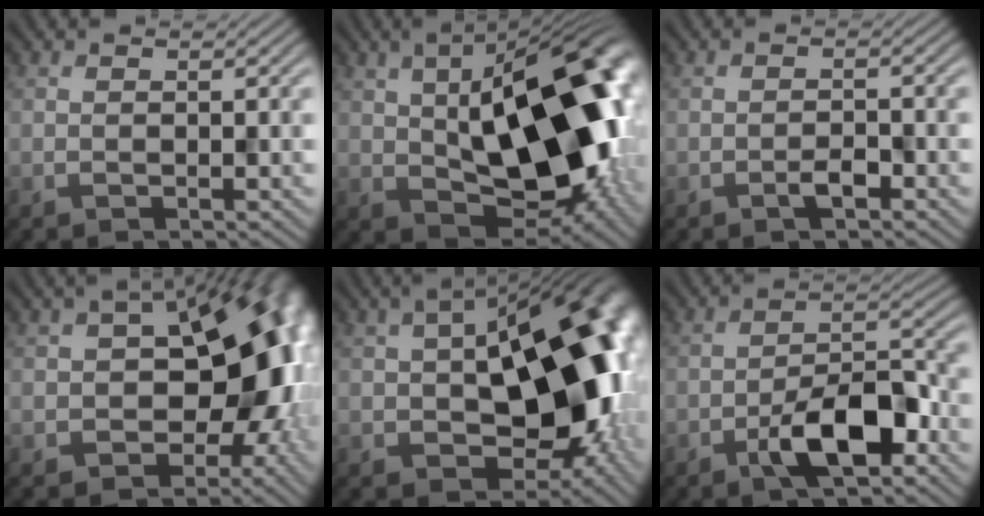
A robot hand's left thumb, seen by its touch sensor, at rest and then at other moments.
{"total": 20.4, "force": [1.0, 11.1, 17.1], "torque": [-0.240, -0.003, 0.010]}
{"total": 1.7, "force": [-1.1, 0.6, 1.1], "torque": [-0.017, 0.003, -0.022]}
{"total": 15.7, "force": [-1.1, 10.2, 12.0], "torque": [-0.151, -0.014, -0.014]}
{"total": 20.2, "force": [-1.0, 12.1, 16.2], "torque": [-0.200, -0.020, -0.007]}
{"total": 8.5, "force": [-4.3, 3.5, 6.4], "torque": [-0.099, 0.014, -0.082]}